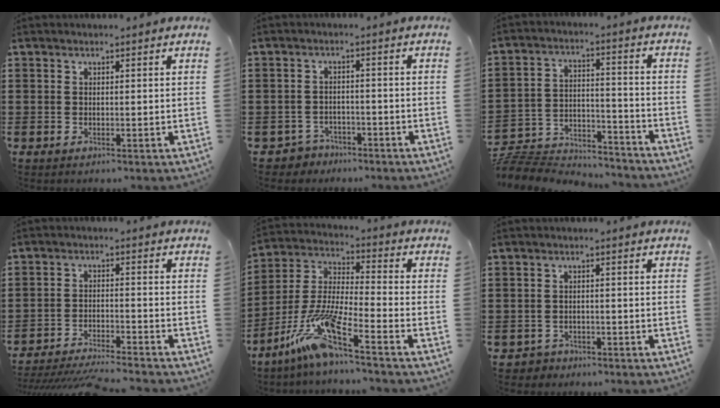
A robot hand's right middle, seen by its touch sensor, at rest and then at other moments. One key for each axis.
{"total": 2.7, "fx": -2.5, "fy": 1.1, "fz": -0.2, "tx": -0.007, "ty": 0.001, "tz": -0.055}
{"total": 7.1, "fx": -6.9, "fy": 1.5, "fz": 0.8, "tx": -0.018, "ty": 0.015, "tz": -0.140}
{"total": 4.6, "fx": -4.5, "fy": 0.1, "fz": 1.1, "tx": -0.026, "ty": -0.007, "tz": -0.092}
{"total": 11.2, "fx": -7.6, "fy": 0.5, "fz": 8.1, "tx": -0.187, "ty": -0.020, "tz": -0.157}
{"total": 1.6, "fx": -1.5, "fy": 0.7, "fz": -0.2, "tx": -0.002, "ty": 0.002, "tz": -0.034}